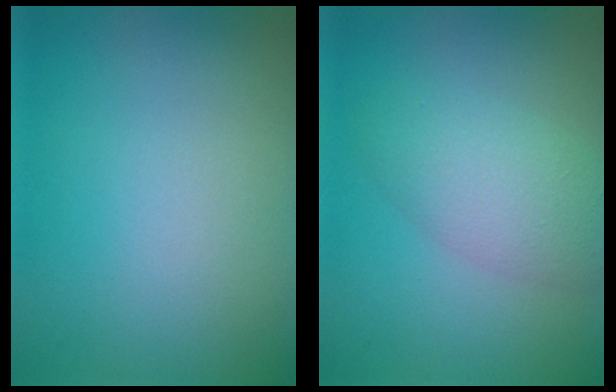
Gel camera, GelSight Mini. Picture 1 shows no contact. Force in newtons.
{"total": 4.5, "press": 4.5, "slide": 0.1}